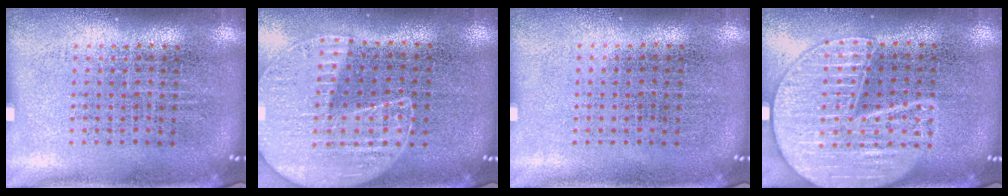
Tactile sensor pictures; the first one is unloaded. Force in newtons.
{"total": 1.2, "press": 1.1, "slide": 0.2}
{"total": 0.0}
{"total": 3.3, "press": 3.3, "slide": 0.3}